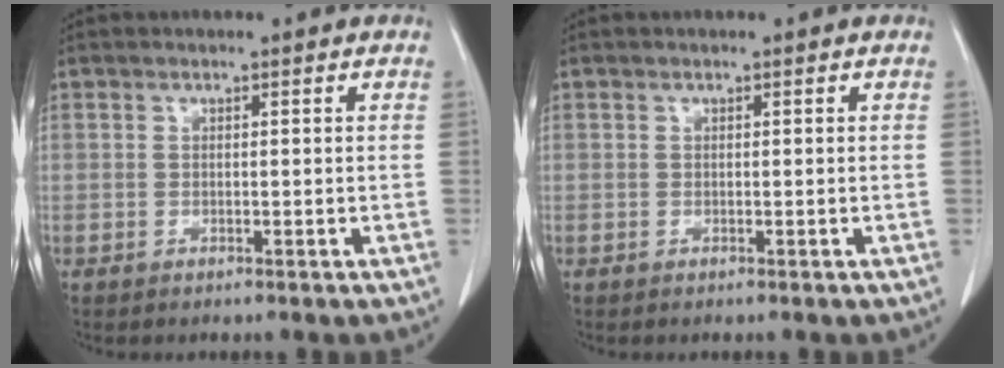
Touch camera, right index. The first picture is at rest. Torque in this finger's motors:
{"motor_torque": [0.00, 0.00, 0.00, 0.00]}